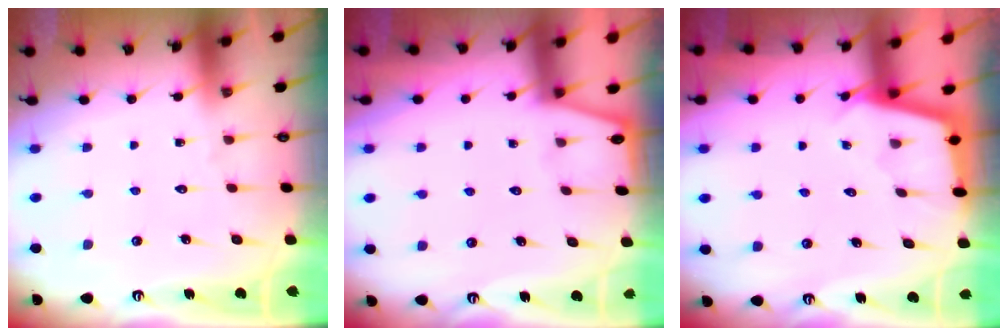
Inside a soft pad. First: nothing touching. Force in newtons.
{"total": 0.0}
{"total": 2.3, "press": 2.3, "slide": 0.2}